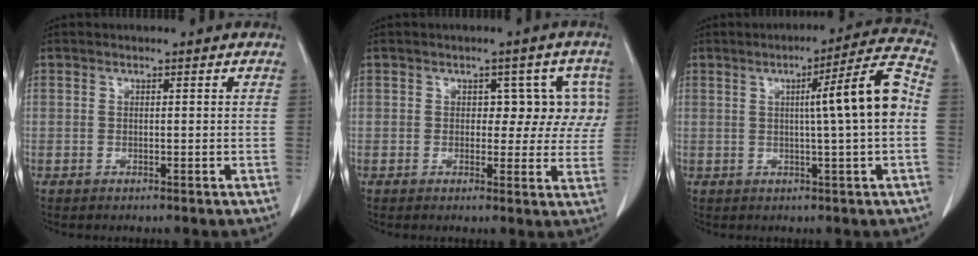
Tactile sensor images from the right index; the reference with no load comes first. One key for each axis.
{"total": 5.6, "fx": 1.2, "fy": 3.8, "fz": 4.0, "tx": -0.020, "ty": 0.022, "tz": 0.012}
{"total": 9.9, "fx": 0.4, "fy": -0.9, "fz": 9.8, "tx": -0.139, "ty": 0.013, "tz": 0.003}